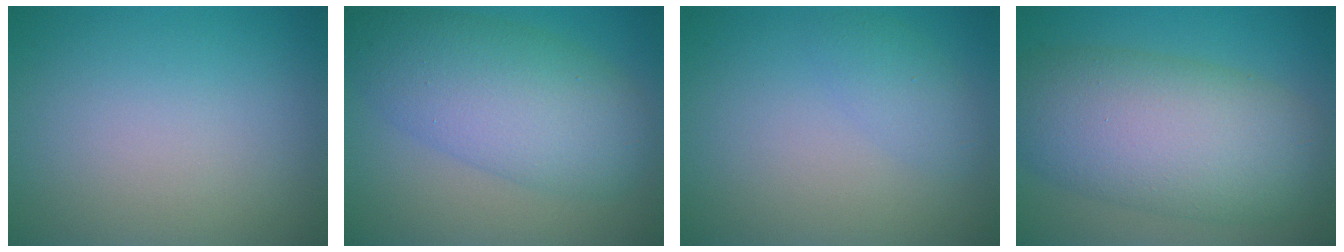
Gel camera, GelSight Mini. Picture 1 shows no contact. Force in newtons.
{"total": 8.3, "press": 8.3, "slide": 0.0}
{"total": 1.7, "press": 1.7, "slide": 0.0}
{"total": 10.4, "press": 10.4, "slide": 0.3}